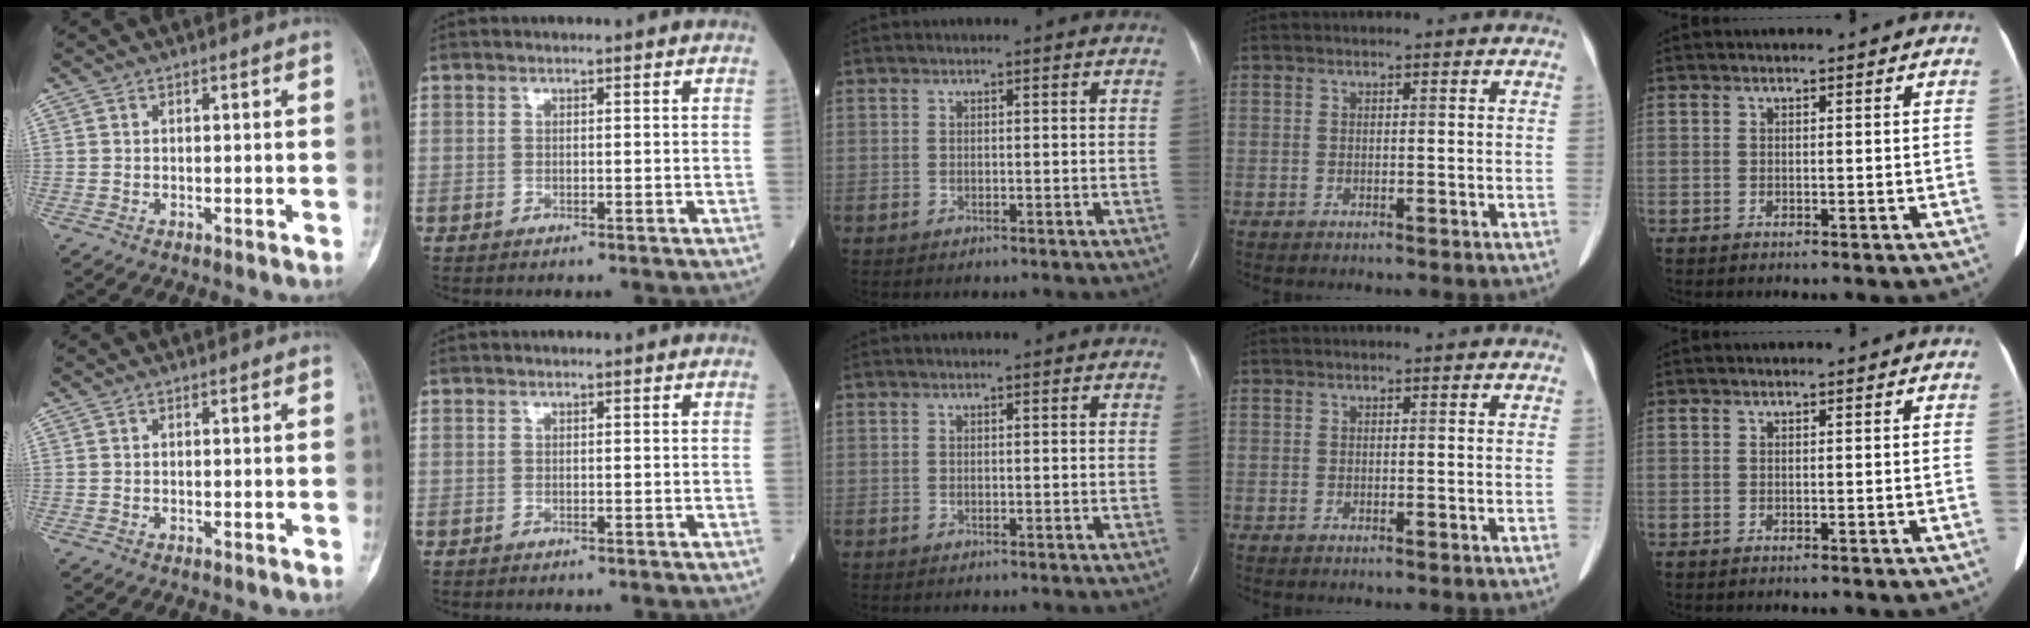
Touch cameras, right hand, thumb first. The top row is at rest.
{}